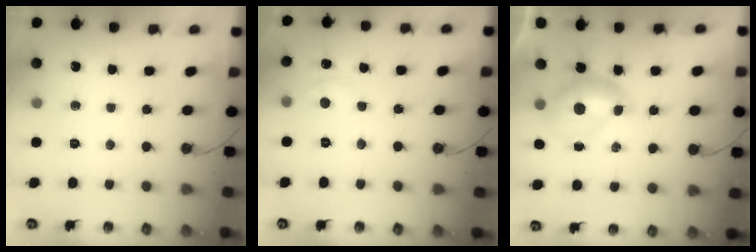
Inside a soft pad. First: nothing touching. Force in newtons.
{"total": 3.0, "press": 2.9, "slide": 0.5}
{"total": 1.2, "press": 0.7, "slide": 0.9}